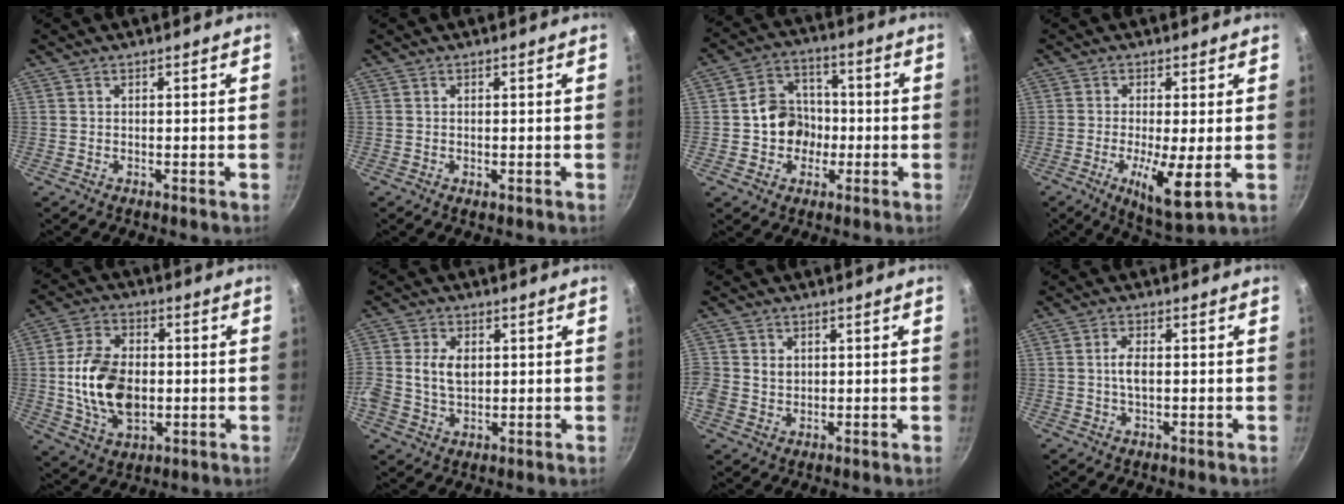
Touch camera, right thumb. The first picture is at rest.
{"total": 0.8, "force": [-0.2, 0.3, 0.7], "torque": [-0.010, -0.001, -0.003]}
{"total": 9.8, "force": [-1.3, 8.5, 4.7], "torque": [-0.038, 0.027, -0.031]}
{"total": 8.8, "force": [-1.7, 1.8, 8.5], "torque": [-0.154, -0.018, -0.024]}
{"total": 14.9, "force": [-0.7, 9.8, 11.2], "torque": [-0.186, 0.008, -0.011]}
{"total": 6.8, "force": [0.6, 4.8, 4.7], "torque": [-0.084, 0.002, 0.008]}
{"total": 5.8, "force": [0.4, 5.3, 2.5], "torque": [-0.049, 0.007, 0.006]}
{"total": 3.4, "force": [-0.1, 1.8, 2.9], "torque": [-0.054, 0.009, -0.004]}